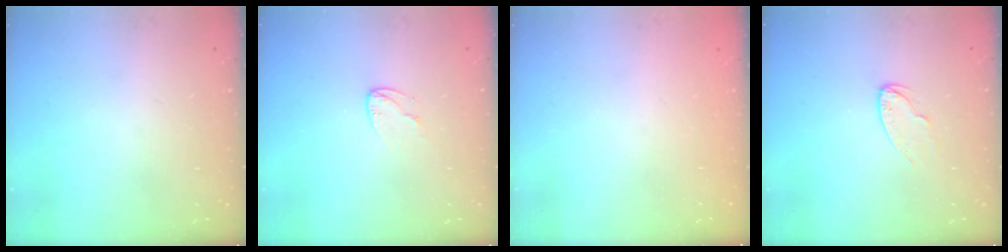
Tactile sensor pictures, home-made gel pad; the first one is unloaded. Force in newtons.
{"total": 4.5, "press": 4.5, "slide": 0.4}
{"total": 0.0}
{"total": 5.4, "press": 5.3, "slide": 0.6}